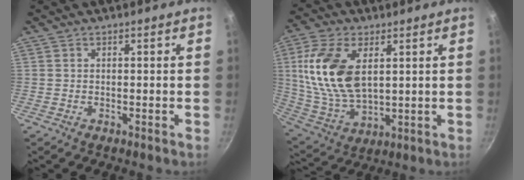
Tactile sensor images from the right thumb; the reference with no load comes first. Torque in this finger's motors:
{"motor_torque": [-0.16, 0.81, 1.63, 0.17, 0.19]}